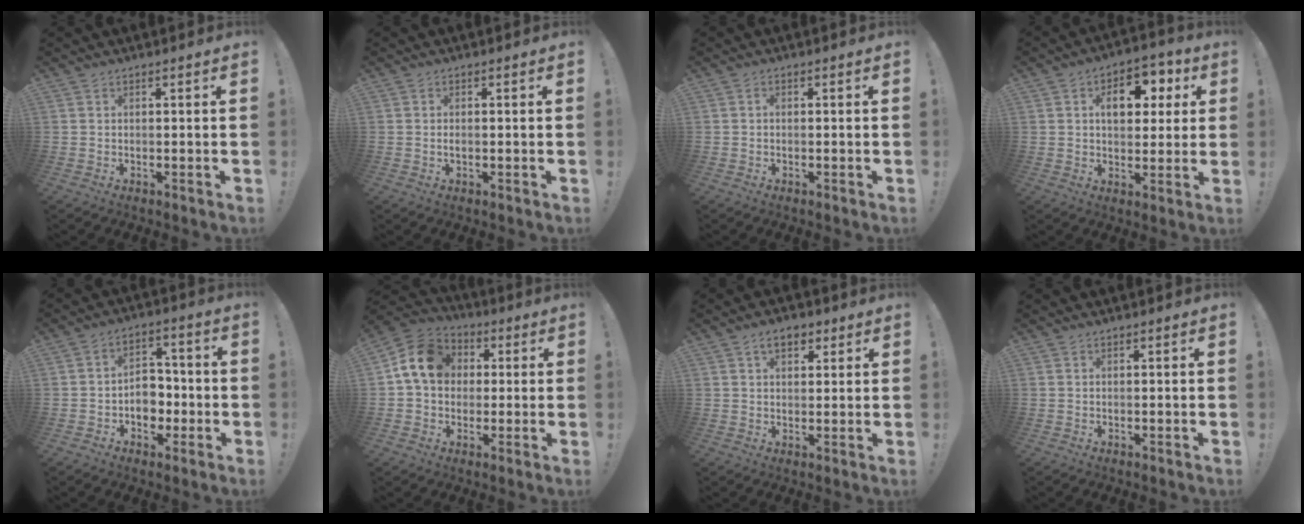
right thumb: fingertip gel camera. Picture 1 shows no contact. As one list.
[{"total": 1.0, "force": [-0.2, 0.4, 0.9], "torque": [-0.018, 0.001, -0.004]}, {"total": 0.6, "force": [-0.3, 0.4, 0.3], "torque": [-0.007, 0.002, -0.006]}, {"total": 11.1, "force": [3.2, 7.5, 7.6], "torque": [-0.099, -0.002, 0.055]}, {"total": 9.2, "force": [-2.0, 7.4, 5.0], "torque": [-0.074, 0.013, -0.029]}, {"total": 13.7, "force": [2.9, 11.1, 7.4], "torque": [-0.113, 0.010, 0.062]}, {"total": 5.6, "force": [2.8, 3.3, 3.5], "torque": [-0.049, 0.001, 0.049]}, {"total": 0.0}]